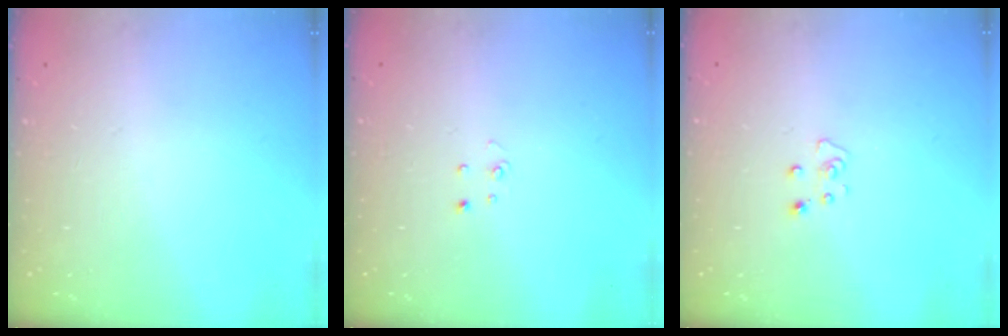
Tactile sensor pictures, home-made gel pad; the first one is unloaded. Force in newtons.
{"total": 2.7, "press": 2.7, "slide": 0.3}
{"total": 2.8, "press": 2.8, "slide": 0.2}